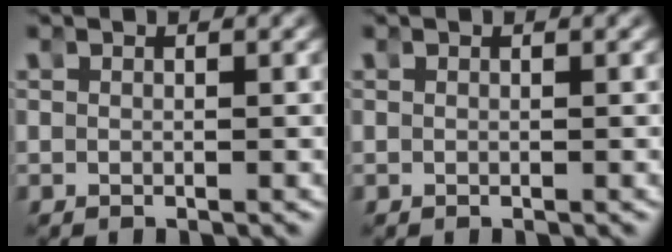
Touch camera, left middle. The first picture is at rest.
{"total": 0.0}